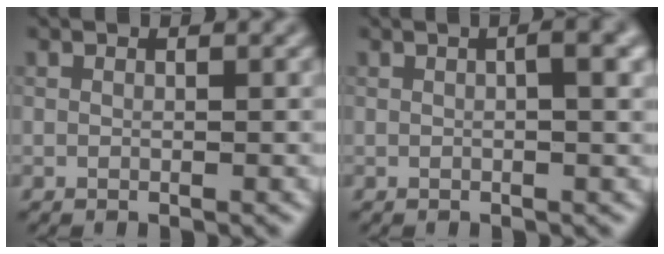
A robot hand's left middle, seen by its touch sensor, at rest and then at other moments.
{"total": 3.1, "force": [0.6, 0.8, 3.0], "torque": [-0.040, 0.008, 0.004]}